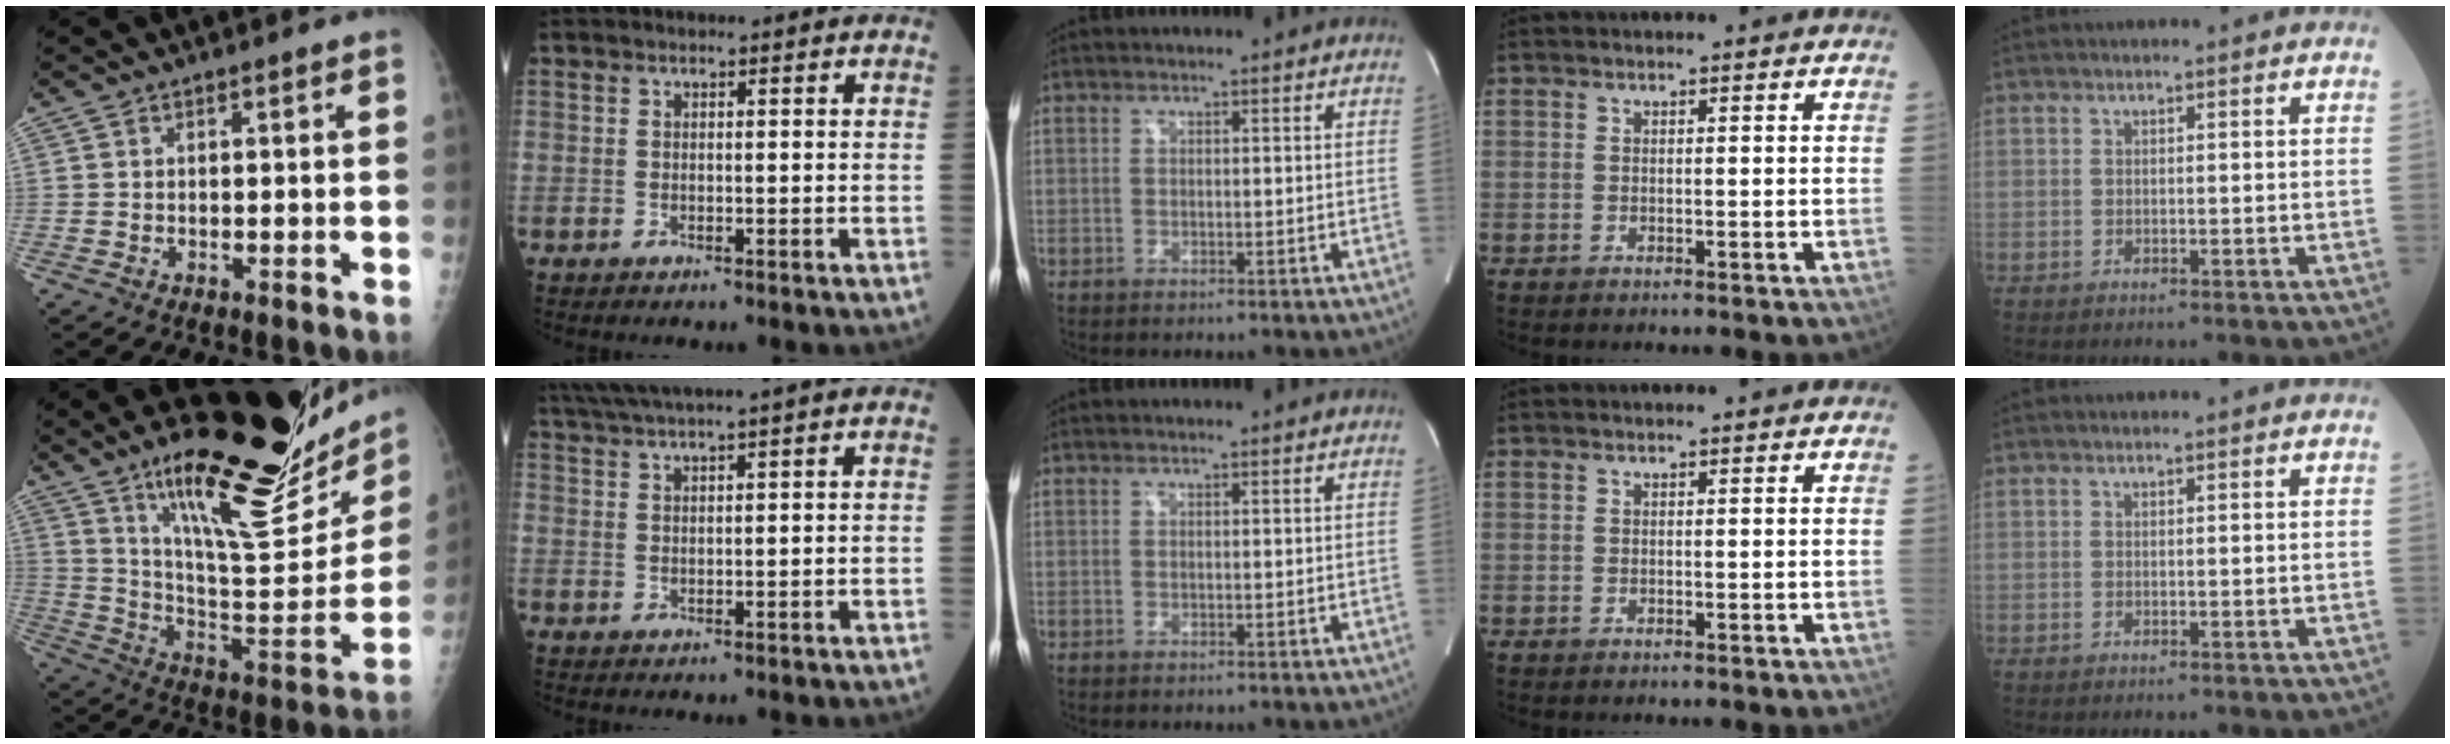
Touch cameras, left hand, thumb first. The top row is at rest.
{"thumb": {"total": 29.3, "force": [19.3, 8.2, 20.5], "torque": [-0.268, -0.088, 0.305]}, "index": {"total": 5.5, "force": [4.5, -1.6, 2.9], "torque": [-0.055, 0.017, 0.086]}}